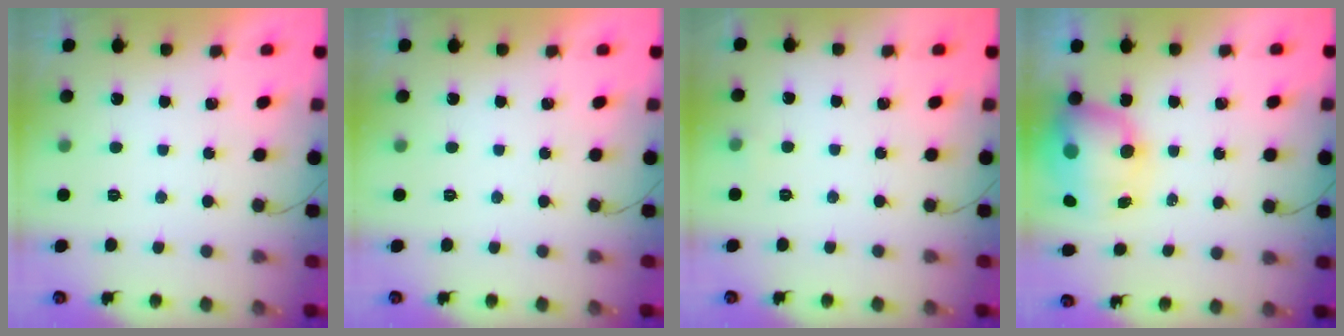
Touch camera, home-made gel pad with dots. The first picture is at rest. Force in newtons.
{"total": 0.0}
{"total": 3.0, "press": 2.8, "slide": 1.3}
{"total": 11.8, "press": 11.4, "slide": 2.9}